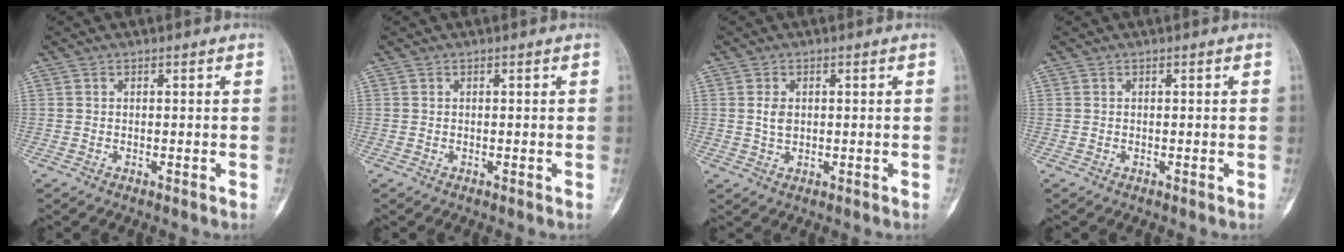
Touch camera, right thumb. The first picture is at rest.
{"total": 0.0}
{"total": 2.7, "force": [0.4, 1.8, 1.9], "torque": [-0.031, -0.001, 0.010]}
{"total": 0.0}